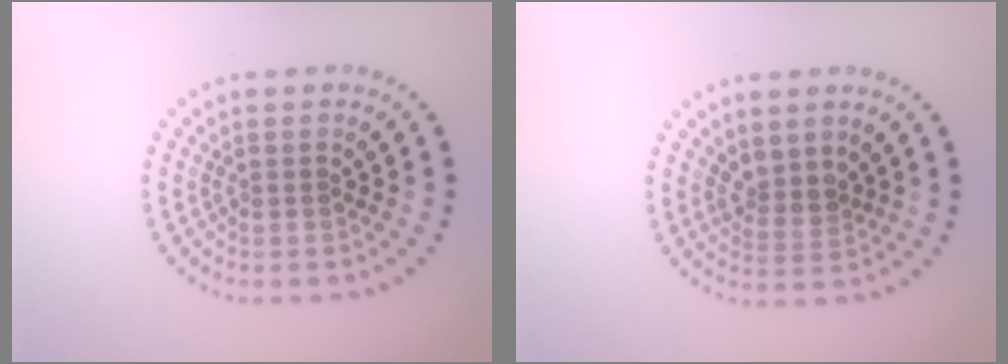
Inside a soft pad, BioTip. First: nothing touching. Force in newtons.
{"total": 2.2, "press": 1.6, "slide": 1.5}